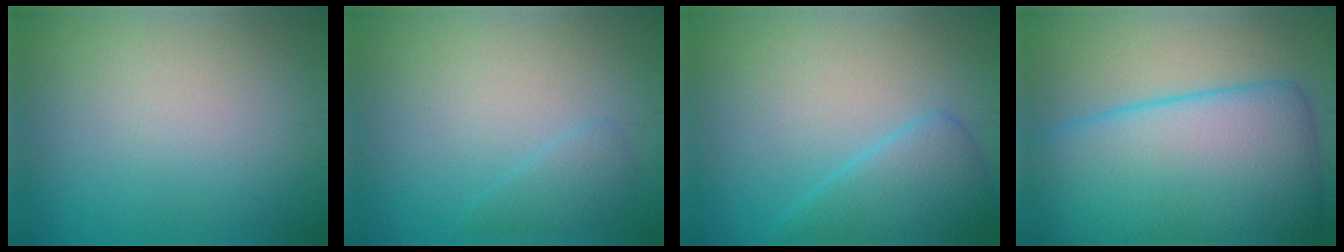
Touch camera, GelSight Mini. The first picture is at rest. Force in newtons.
{"total": 1.4, "press": 1.4, "slide": 0.1}
{"total": 3.9, "press": 3.9, "slide": 0.2}
{"total": 13.2, "press": 13.2, "slide": 0.6}